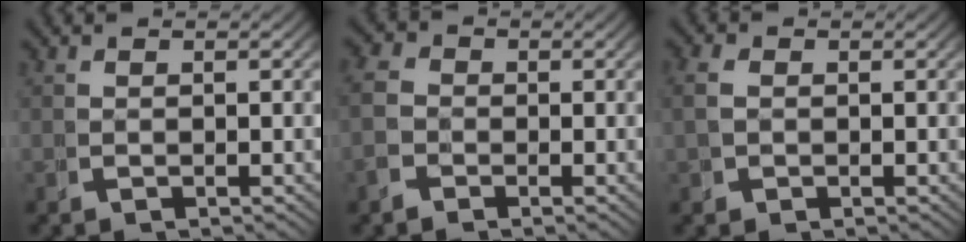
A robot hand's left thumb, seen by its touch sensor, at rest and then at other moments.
{"total": 2.9, "force": [-0.4, 2.7, 0.9], "torque": [-0.014, 0.002, -0.021]}
{"total": 2.5, "force": [0.1, 2.3, 0.9], "torque": [-0.021, -0.003, 0.000]}